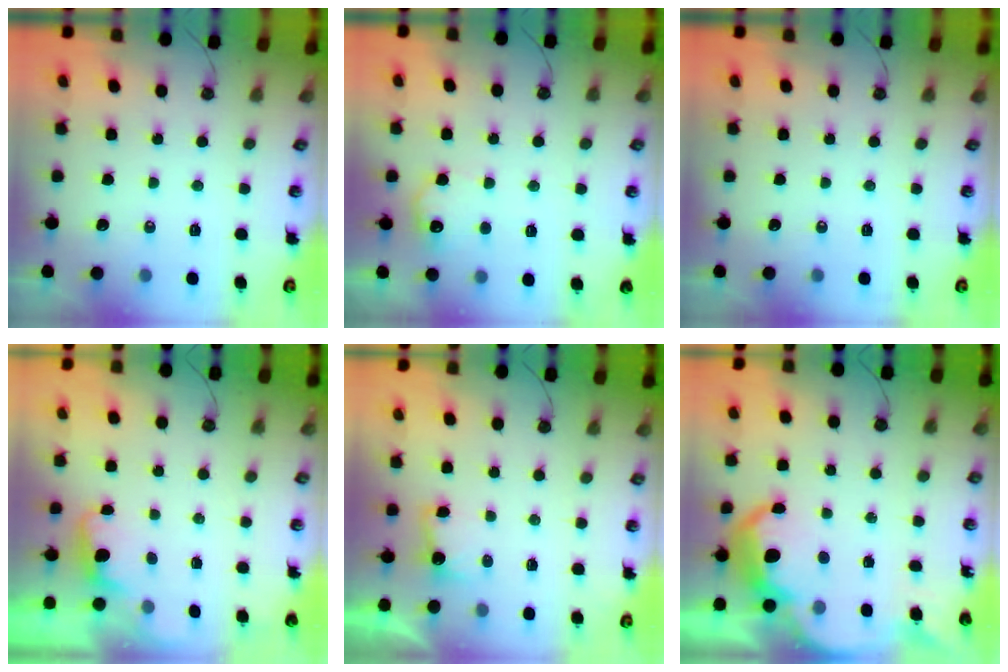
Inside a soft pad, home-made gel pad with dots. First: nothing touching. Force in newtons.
{"total": 9.6, "press": 9.6, "slide": 0.6}
{"total": 0.0}
{"total": 1.2, "press": 1.0, "slide": 0.7}
{"total": 3.4, "press": 3.3, "slide": 1.1}
{"total": 7.3, "press": 7.3, "slide": 0.4}